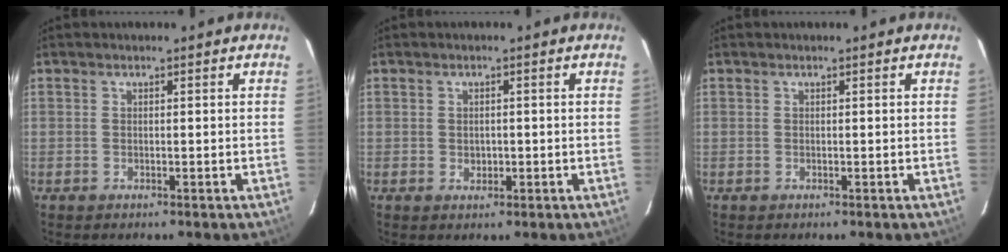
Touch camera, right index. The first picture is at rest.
{"total": 1.7, "force": [-0.2, 1.4, 0.9], "torque": [-0.012, 0.002, -0.001]}
{"total": 0.0}